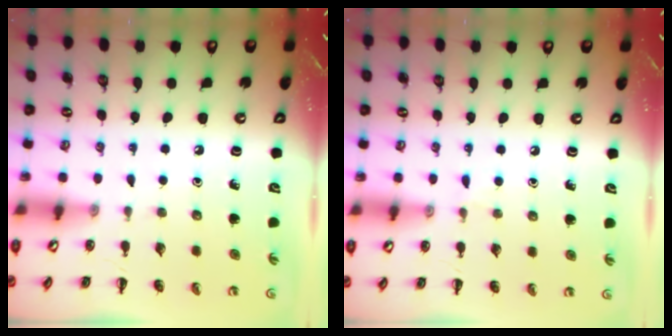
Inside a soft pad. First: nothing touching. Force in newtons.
{"total": 3.2, "press": 3.1, "slide": 1.0}